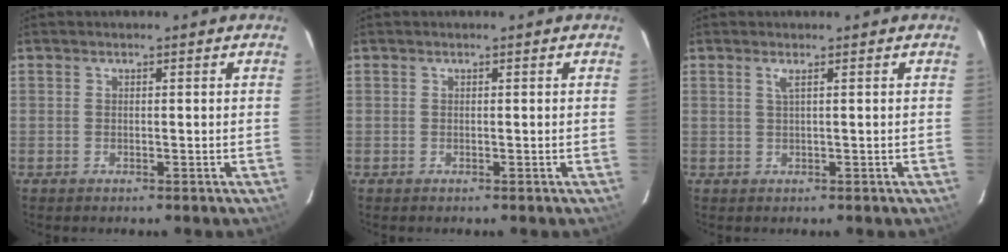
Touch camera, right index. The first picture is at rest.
{"total": 0.0}
{"total": 1.1, "force": [0.4, -0.4, 1.0], "torque": [-0.018, 0.001, 0.007]}